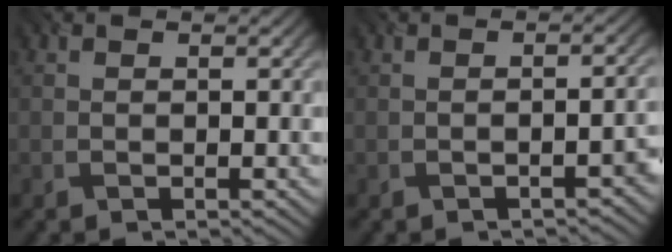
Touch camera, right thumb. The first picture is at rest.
{"total": 2.3, "force": [-1.3, 0.6, 1.8], "torque": [-0.023, 0.009, -0.020]}